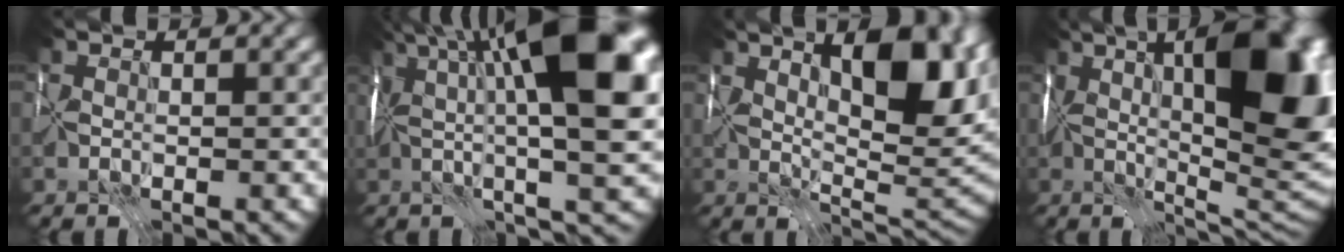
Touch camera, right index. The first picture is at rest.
{"total": 17.4, "force": [4.7, 5.4, 15.9], "torque": [-0.246, 0.031, 0.073]}
{"total": 12.4, "force": [4.7, 4.8, 10.4], "torque": [-0.148, 0.008, 0.069]}
{"total": 18.5, "force": [4.5, 7.7, 16.2], "torque": [-0.207, 0.027, 0.067]}